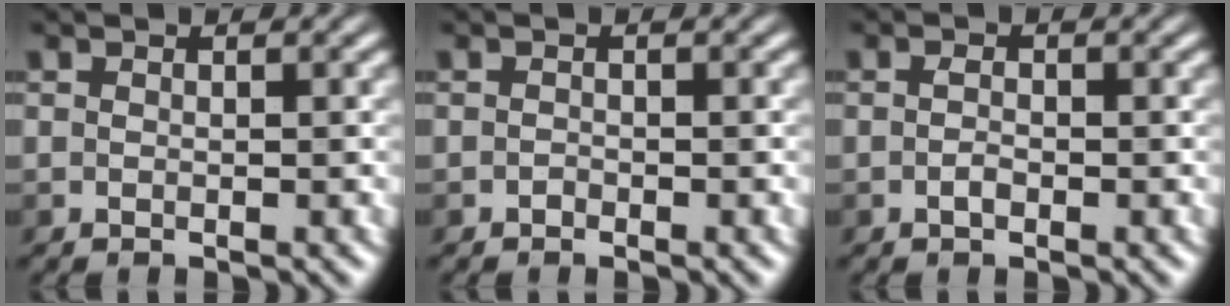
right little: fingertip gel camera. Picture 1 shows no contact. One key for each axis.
{"total": 0.7, "fx": -0.7, "fy": 0.1, "fz": -0.1, "tx": 0.004, "ty": -0.001, "tz": -0.013}
{"total": 1.6, "fx": -1.2, "fy": 0.7, "fz": 0.9, "tx": -0.018, "ty": 0.000, "tz": -0.023}